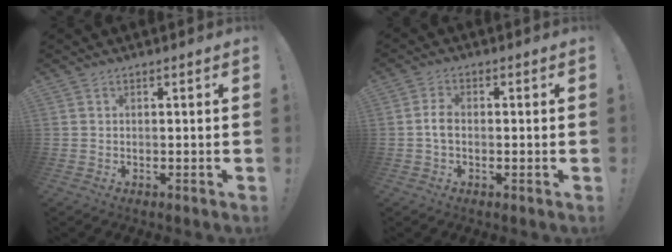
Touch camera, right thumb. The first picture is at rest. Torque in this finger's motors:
{"motor_torque": [0.05, -0.03, -0.01, 0.22, -0.01]}